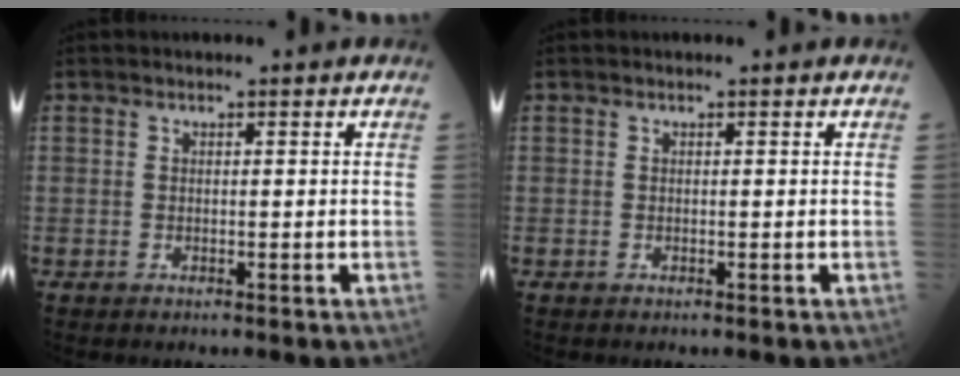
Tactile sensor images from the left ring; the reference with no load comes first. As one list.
[{"total": 0.0}]